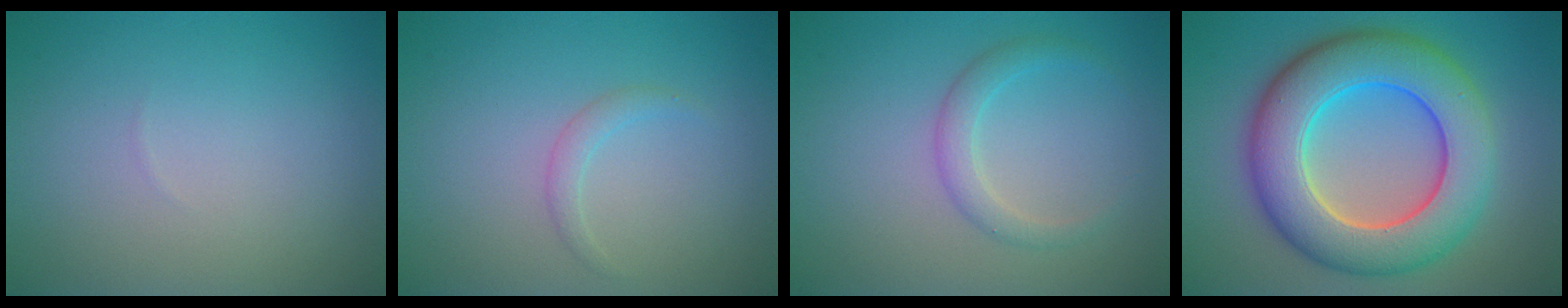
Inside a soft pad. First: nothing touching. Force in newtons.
{"total": 1.1, "press": 1.1, "slide": 0.1}
{"total": 2.0, "press": 2.0, "slide": 0.1}
{"total": 10.8, "press": 10.8, "slide": 0.6}